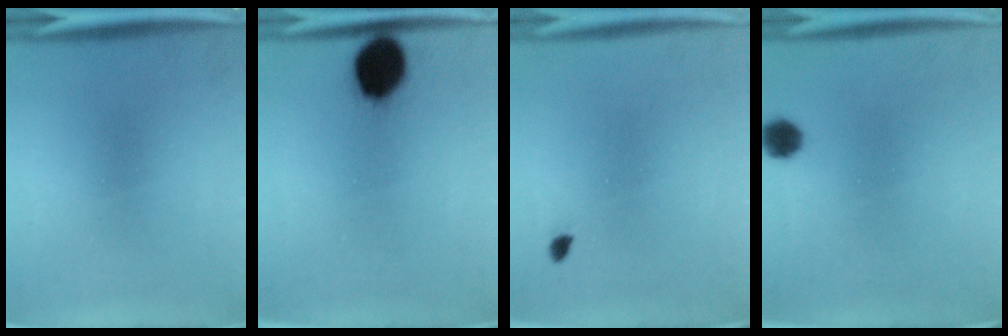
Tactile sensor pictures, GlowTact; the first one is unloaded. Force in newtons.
{"total": 11.2}
{"total": 0.9}
{"total": 4.2}